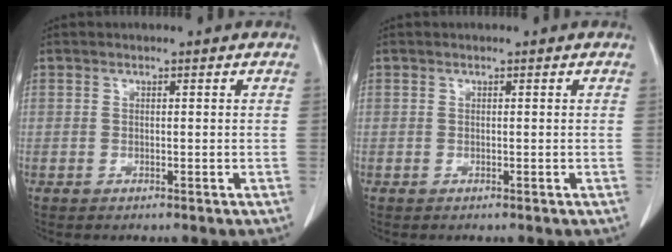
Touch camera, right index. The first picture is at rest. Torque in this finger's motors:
{"motor_torque": [-0.11, 0.06, -0.03, -0.01]}